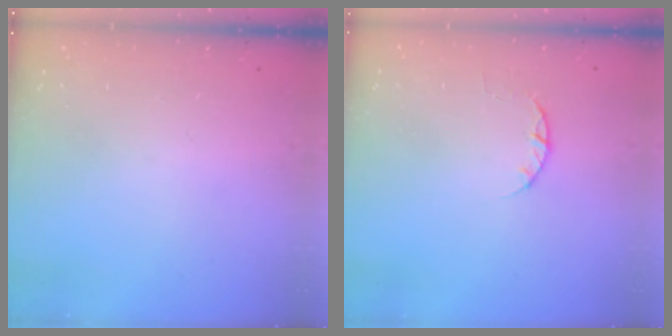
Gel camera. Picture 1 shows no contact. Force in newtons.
{"total": 2.4, "press": 2.4, "slide": 0.4}